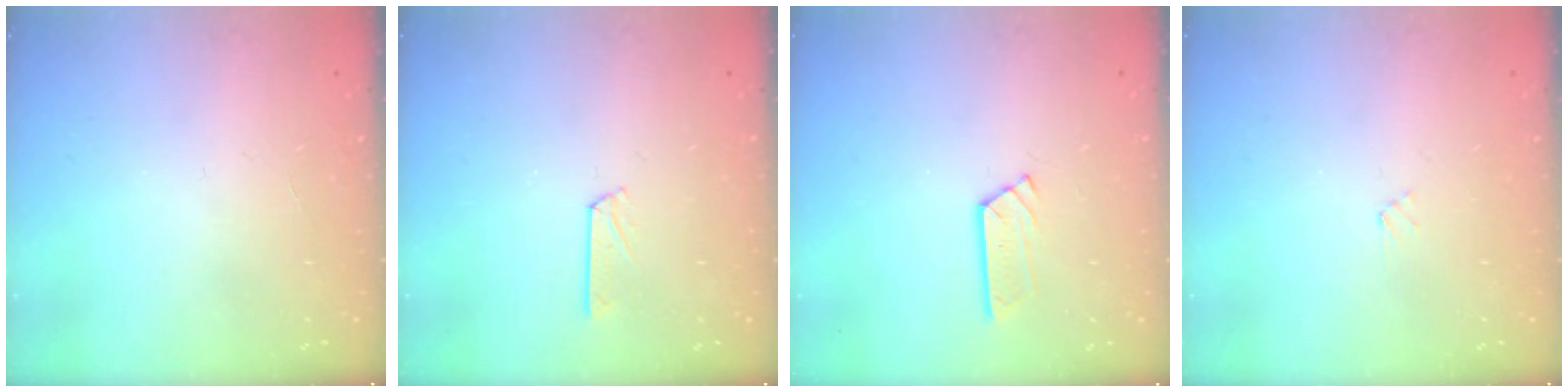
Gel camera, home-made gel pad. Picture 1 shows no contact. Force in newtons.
{"total": 3.3, "press": 3.3, "slide": 0.3}
{"total": 3.8, "press": 3.8, "slide": 0.2}
{"total": 2.4, "press": 2.3, "slide": 0.4}